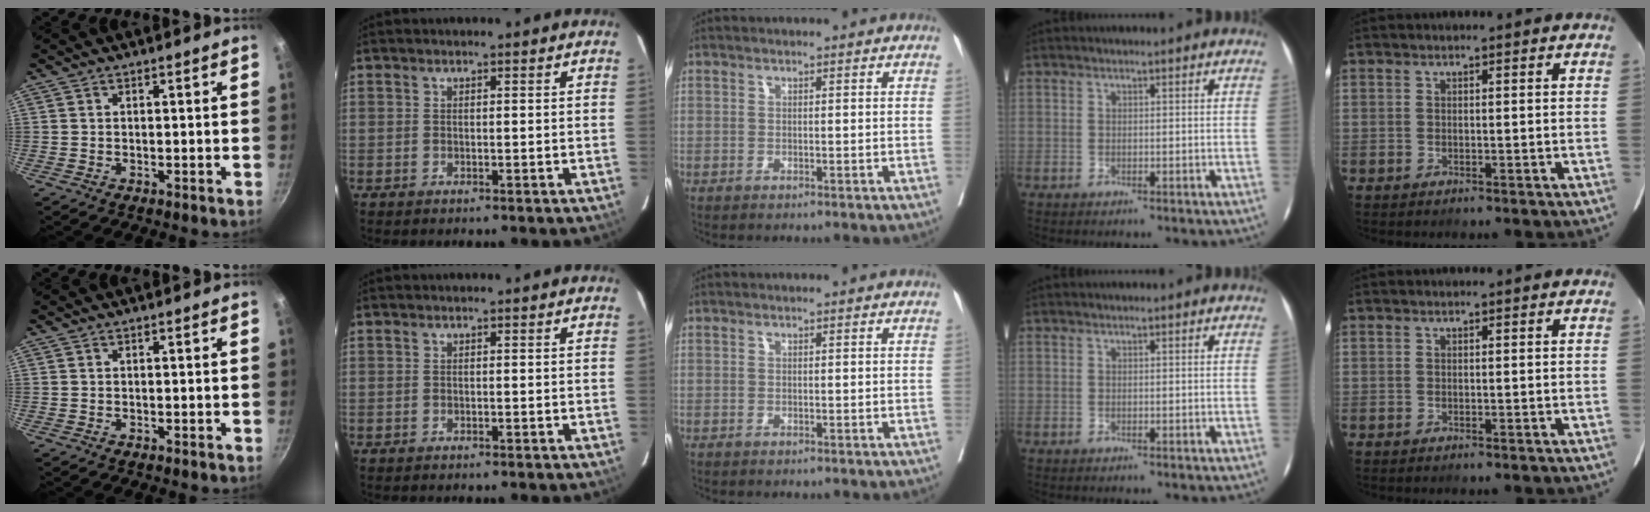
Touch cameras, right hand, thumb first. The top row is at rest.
{}